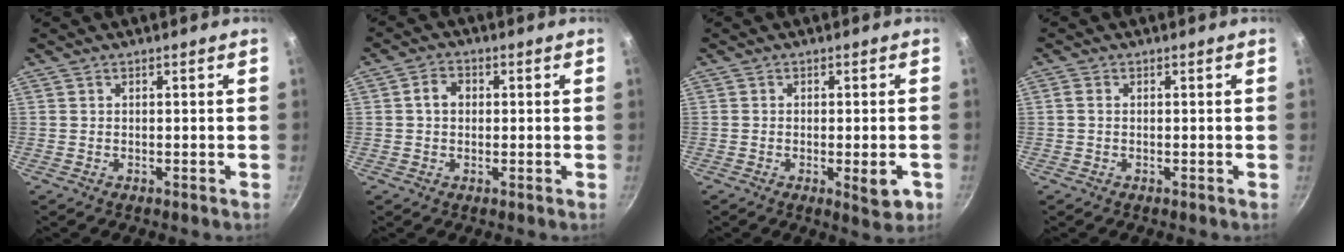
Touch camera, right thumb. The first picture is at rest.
{"total": 3.7, "force": [0.3, 2.9, 2.2], "torque": [-0.023, 0.011, 0.000]}
{"total": 5.3, "force": [-1.7, 1.6, 4.8], "torque": [-0.055, -0.001, -0.021]}
{"total": 1.2, "force": [0.0, 0.8, 0.9], "torque": [-0.018, 0.003, -0.001]}